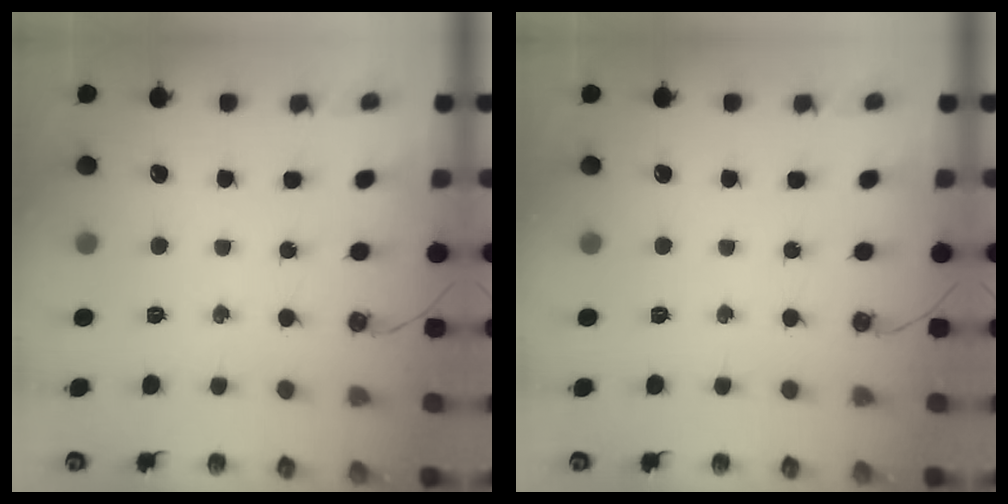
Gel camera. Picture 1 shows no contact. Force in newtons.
{"total": 0.0}